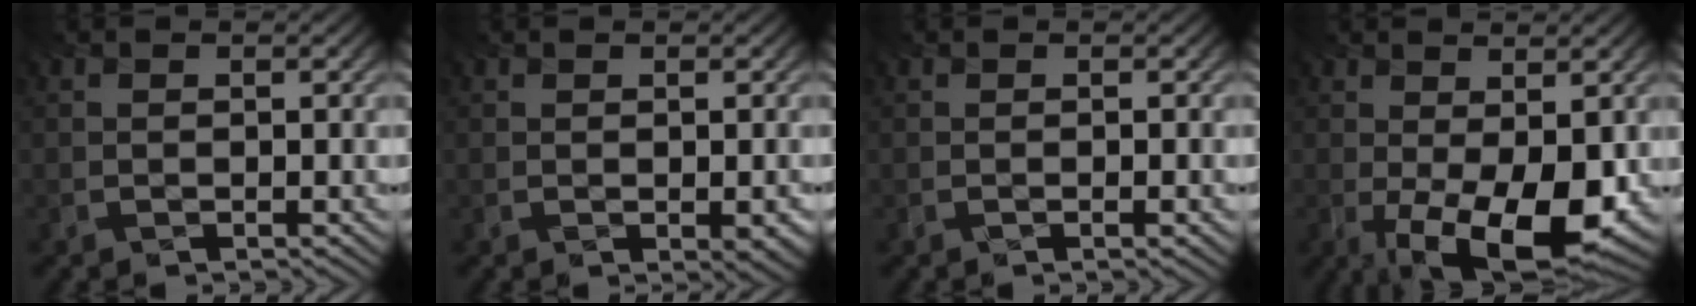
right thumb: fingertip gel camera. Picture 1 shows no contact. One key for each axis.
{"total": 2.4, "fx": -0.7, "fy": 1.0, "fz": 2.1, "tx": -0.028, "ty": -0.004, "tz": -0.005}
{"total": 0.7, "fx": -0.2, "fy": -0.2, "fz": 0.6, "tx": -0.006, "ty": -0.002, "tz": -0.011}
{"total": 11.2, "fx": -3.1, "fy": 4.6, "fz": 9.7, "tx": -0.145, "ty": -0.010, "tz": -0.048}